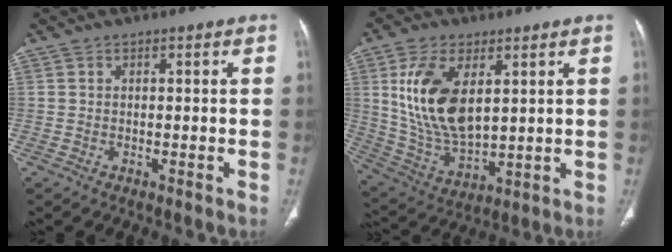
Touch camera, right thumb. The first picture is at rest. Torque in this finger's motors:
{"motor_torque": [0.08, 2.66, 1.96, 0.51, 0.60]}